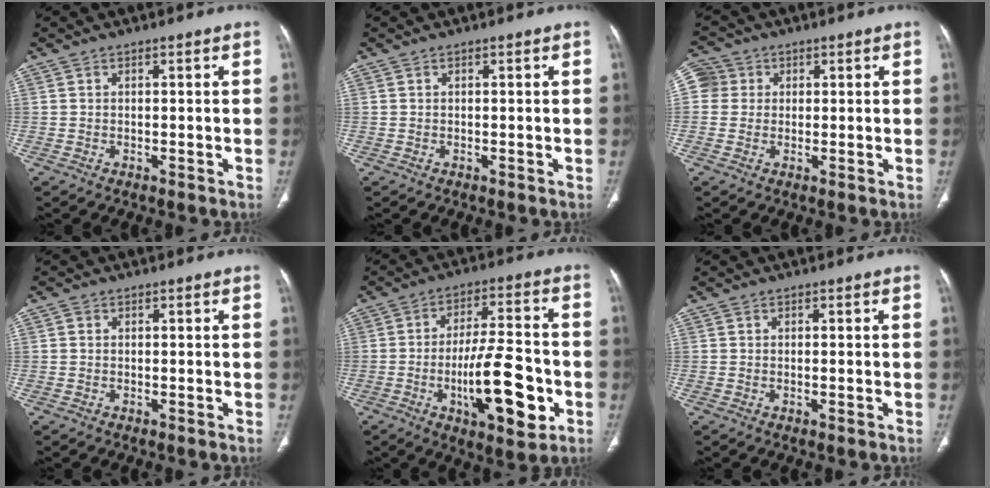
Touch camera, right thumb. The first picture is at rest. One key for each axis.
{"total": 0.0}
{"total": 4.9, "fx": 1.1, "fy": 4.6, "fz": 1.0, "tx": -0.005, "ty": 0.008, "tz": 0.019}
{"total": 0.8, "fx": 0.1, "fy": 0.7, "fz": 0.3, "tx": -0.003, "ty": 0.000, "tz": 0.001}
{"total": 16.7, "fx": -4.9, "fy": 5.9, "fz": 14.8, "tx": -0.218, "ty": 0.022, "tz": -0.072}
{"total": 0.6, "fx": -0.1, "fy": 0.1, "fz": 0.6, "tx": -0.009, "ty": -0.002, "tz": -0.002}